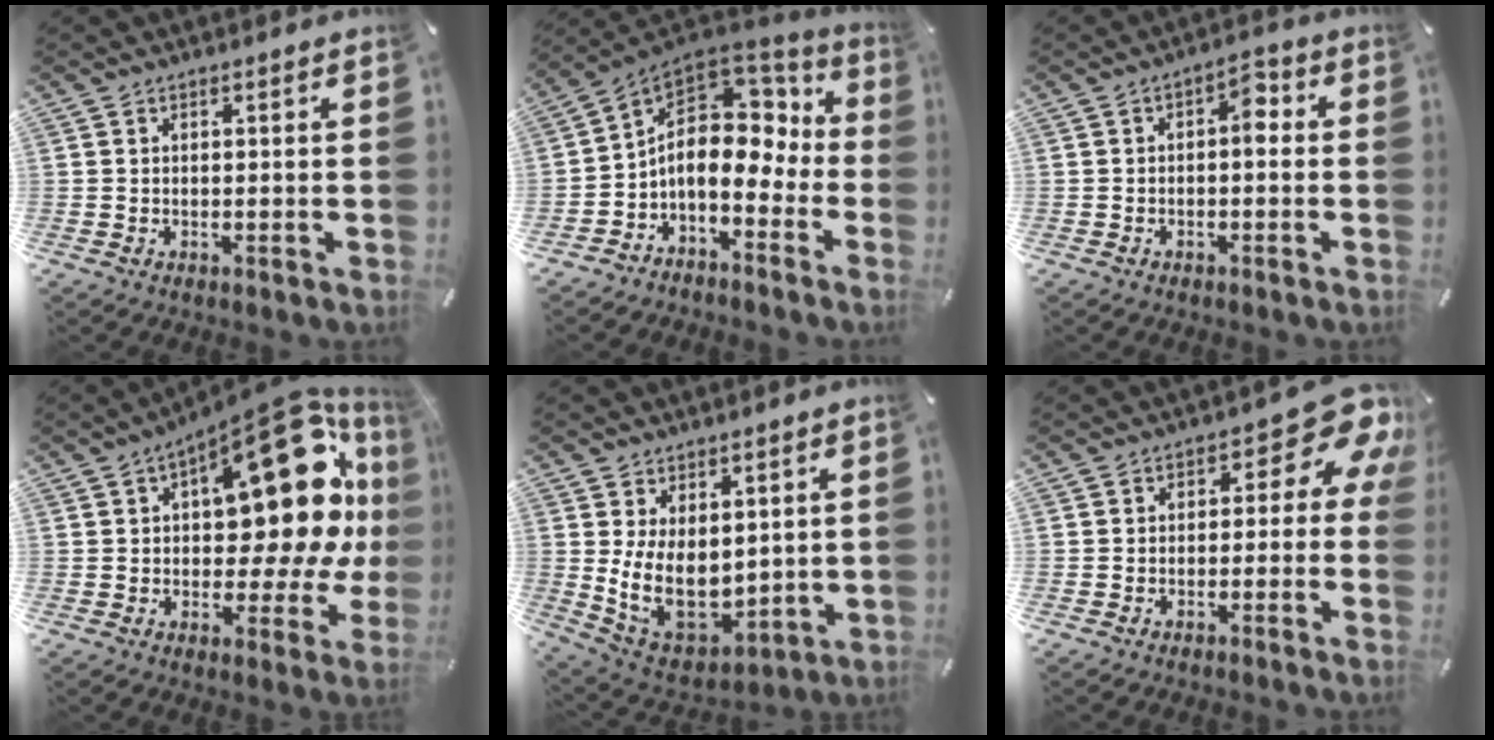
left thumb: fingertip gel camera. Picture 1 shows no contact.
{"total": 11.1, "force": [0.4, 8.3, 7.4], "torque": [-0.140, -0.025, 0.008]}
{"total": 4.2, "force": [-0.5, 2.2, 3.5], "torque": [-0.046, 0.006, -0.018]}
{"total": 26.2, "force": [7.3, 12.9, 21.6], "torque": [-0.264, -0.059, 0.126]}
{"total": 12.6, "force": [1.7, 9.2, 8.5], "torque": [-0.158, -0.034, 0.041]}
{"total": 10.1, "force": [3.6, 5.2, 7.9], "torque": [-0.095, -0.027, 0.063]}